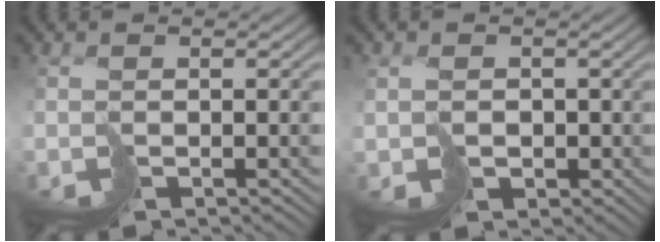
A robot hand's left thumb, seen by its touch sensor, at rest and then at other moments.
{"total": 3.1, "force": [-0.3, 3.0, 0.8], "torque": [-0.024, -0.011, -0.006]}